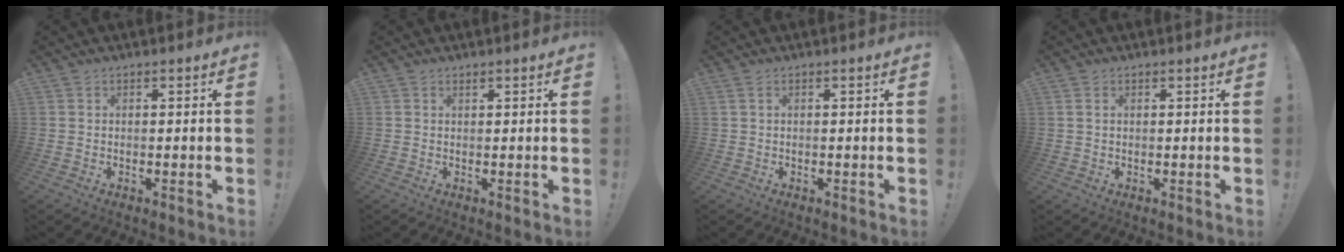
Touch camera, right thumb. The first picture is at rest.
{"total": 0.7, "force": [0.6, 0.1, 0.2], "torque": [0.001, -0.003, 0.011]}
{"total": 0.8, "force": [0.3, 0.0, 0.8], "torque": [-0.022, 0.002, 0.006]}
{"total": 1.6, "force": [0.7, 1.3, 0.7], "torque": [-0.010, 0.003, 0.011]}